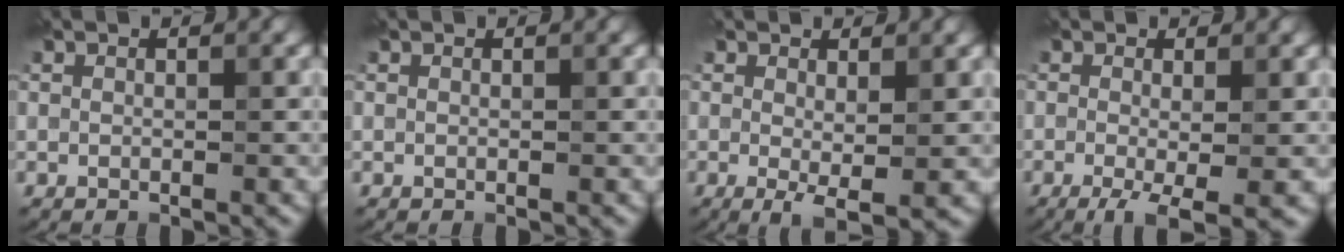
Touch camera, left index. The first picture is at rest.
{"total": 0.0}
{"total": 2.7, "force": [0.1, 0.6, 2.7], "torque": [-0.045, -0.011, 0.003]}
{"total": 4.7, "force": [-1.5, 1.1, 4.3], "torque": [-0.069, -0.012, -0.024]}